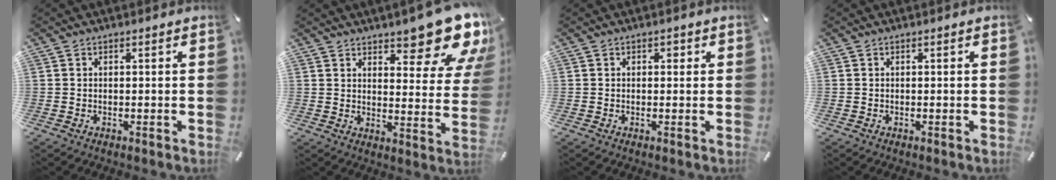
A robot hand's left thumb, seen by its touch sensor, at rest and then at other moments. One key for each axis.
{"total": 14.6, "fx": 11.4, "fy": 5.1, "fz": 7.6, "tx": -0.087, "ty": -0.093, "tz": 0.192}
{"total": 1.1, "fx": 0.3, "fy": 0.9, "fz": 0.6, "tx": -0.004, "ty": 0.004, "tz": 0.001}
{"total": 0.0}